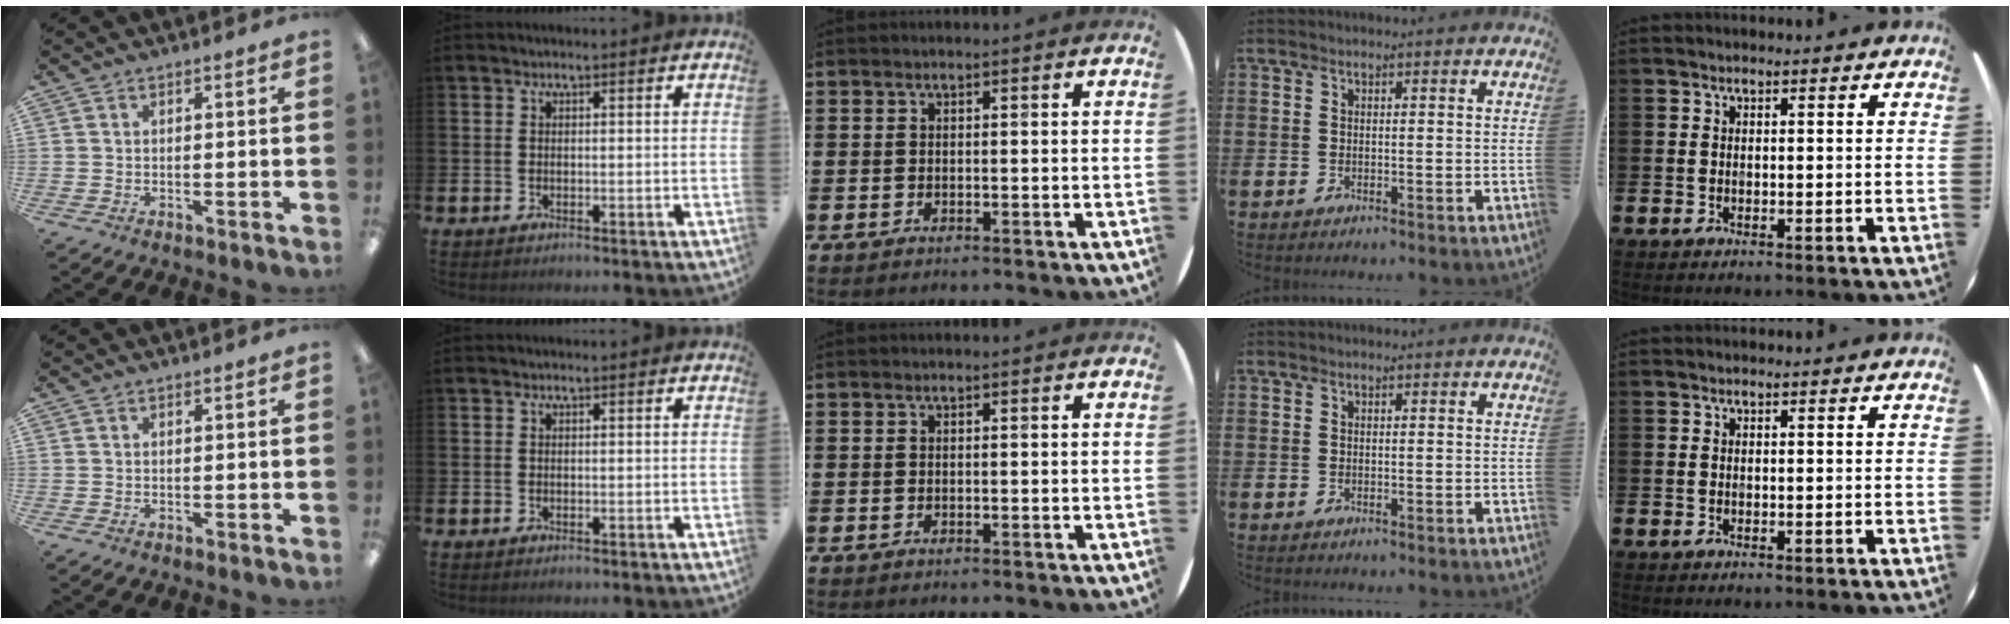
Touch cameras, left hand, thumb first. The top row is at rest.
{}